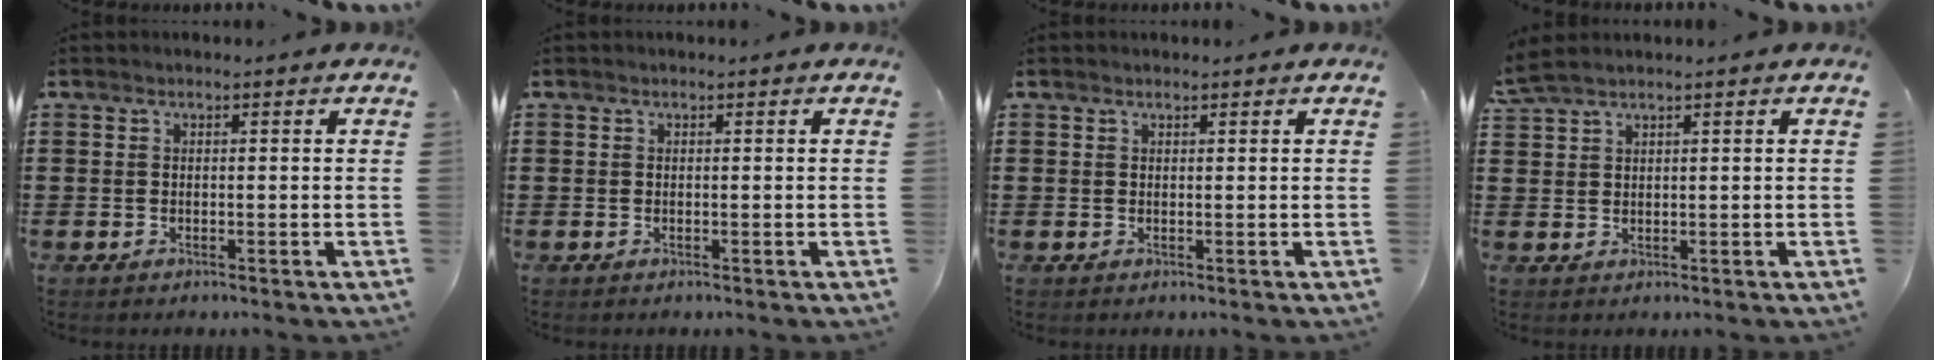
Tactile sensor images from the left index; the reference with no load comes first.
{"total": 0.0}
{"total": 0.6, "force": [0.5, 0.2, 0.2], "torque": [-0.005, 0.001, 0.010]}
{"total": 2.2, "force": [1.8, 0.2, 1.3], "torque": [-0.030, 0.002, 0.034]}